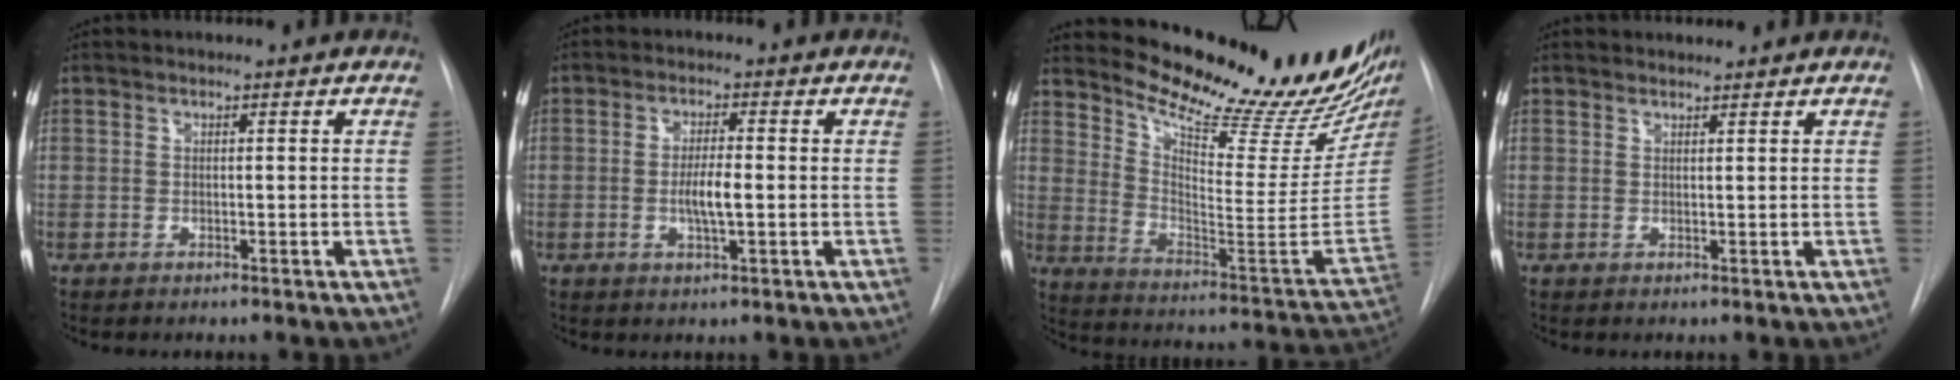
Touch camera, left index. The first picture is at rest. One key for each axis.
{"total": 4.0, "fx": -0.5, "fy": 0.7, "fz": 3.9, "tx": -0.074, "ty": -0.003, "tz": -0.009}
{"total": 25.9, "fx": 22.6, "fy": 4.2, "fz": 12.1, "tx": -0.183, "ty": -0.096, "tz": 0.302}
{"total": 1.4, "fx": 1.4, "fy": 0.2, "fz": 0.0, "tx": -0.009, "ty": 0.009, "tz": 0.027}